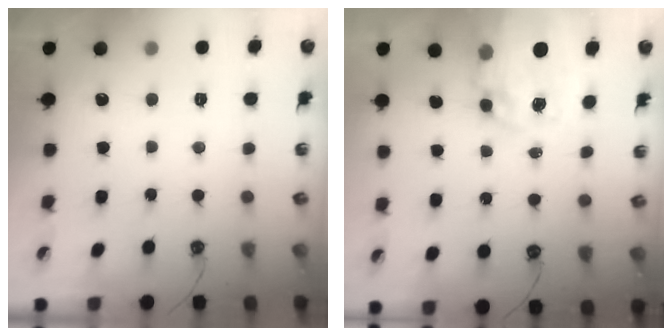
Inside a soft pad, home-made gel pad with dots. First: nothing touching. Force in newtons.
{"total": 11.8, "press": 11.7, "slide": 1.0}